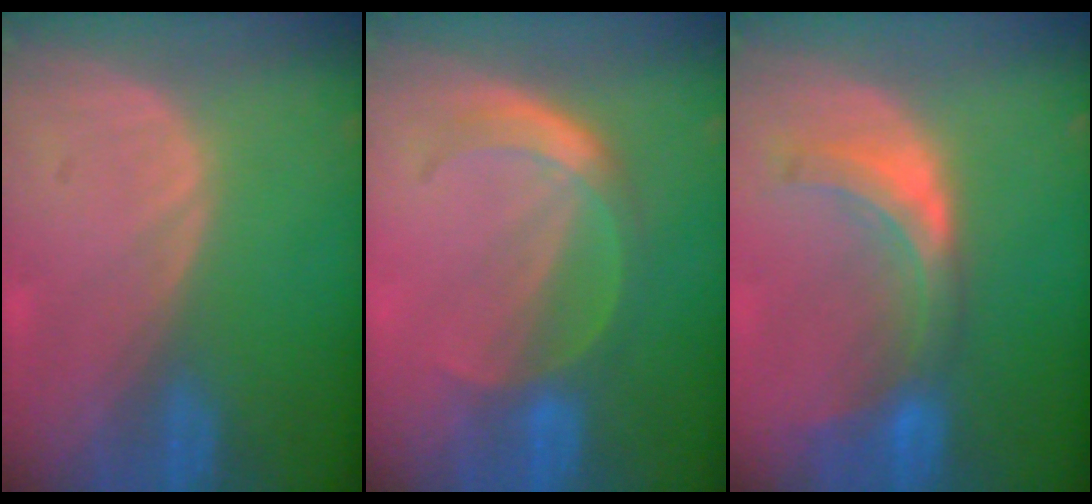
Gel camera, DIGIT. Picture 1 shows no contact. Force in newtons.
{"total": 5.8, "press": 5.0, "slide": 2.8}
{"total": 7.1, "press": 6.7, "slide": 2.5}